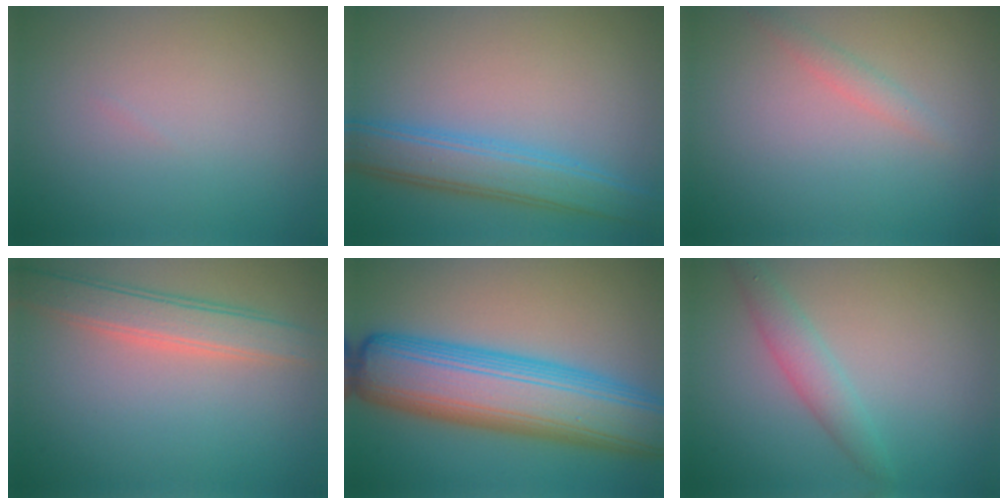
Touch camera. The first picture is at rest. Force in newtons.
{"total": 4.8, "press": 4.8, "slide": 0.2}
{"total": 1.2, "press": 1.2, "slide": 0.0}
{"total": 3.8, "press": 3.8, "slide": 0.2}
{"total": 11.9, "press": 11.9, "slide": 0.2}
{"total": 2.4, "press": 2.4, "slide": 0.1}